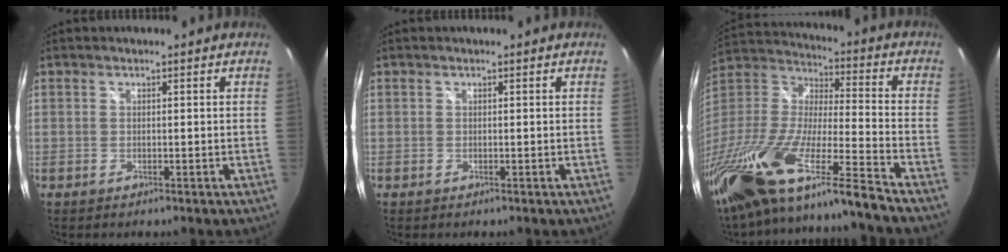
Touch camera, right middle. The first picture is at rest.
{"total": 0.0}
{"total": 27.8, "force": [-20.1, 1.9, 19.2], "torque": [-0.340, -0.067, -0.365]}